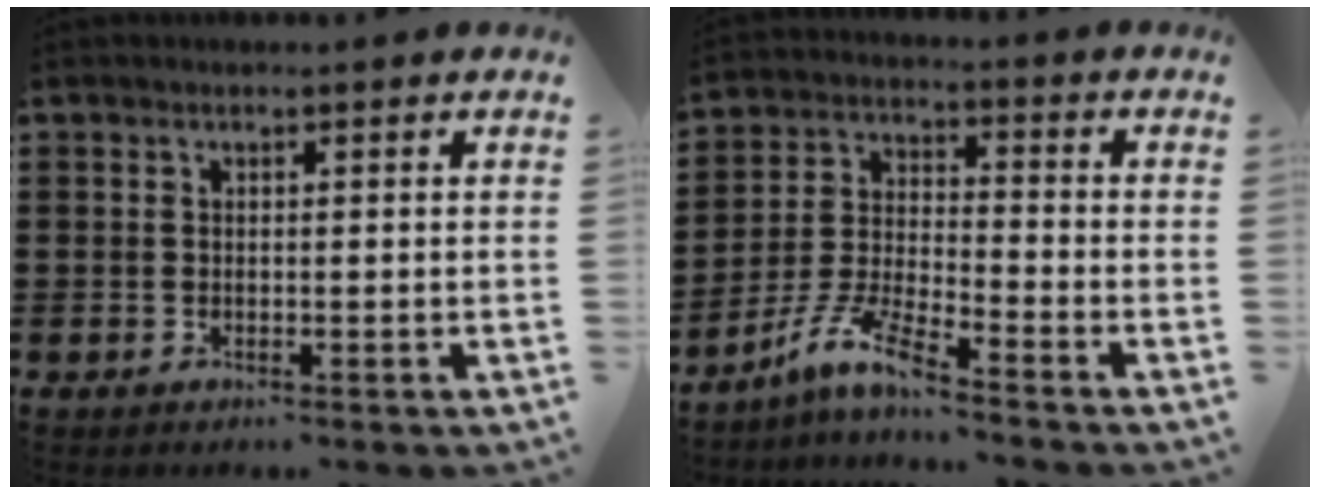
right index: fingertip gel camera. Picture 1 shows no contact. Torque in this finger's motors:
{"motor_torque": [-0.37, 1.54, -1.06, -0.21]}